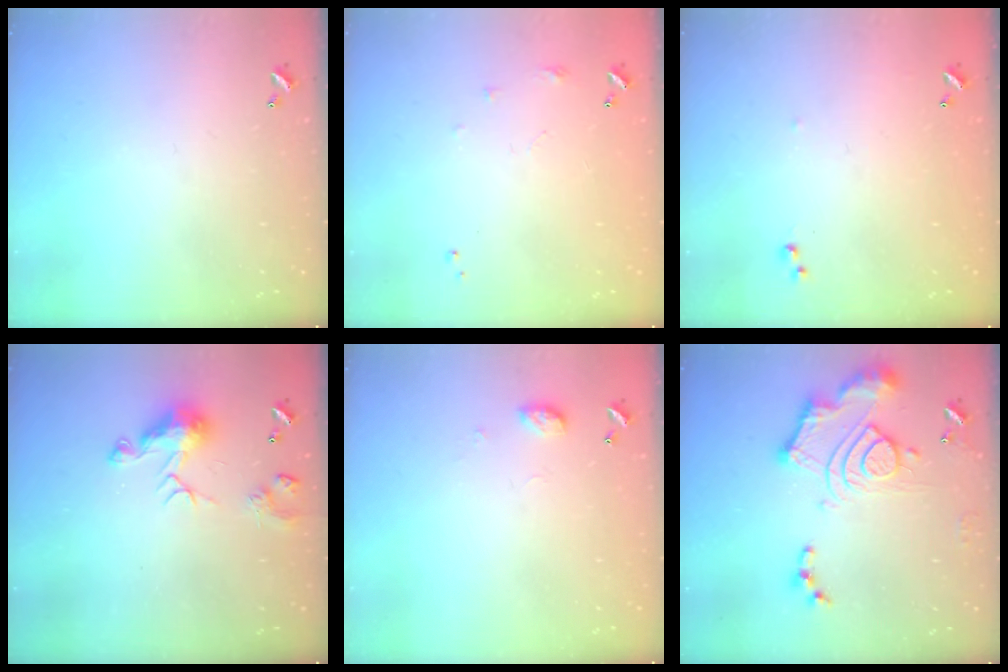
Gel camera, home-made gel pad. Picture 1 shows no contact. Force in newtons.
{"total": 5.9, "press": 5.9, "slide": 0.8}
{"total": 5.4, "press": 5.4, "slide": 0.6}
{"total": 7.8, "press": 7.7, "slide": 0.7}
{"total": 5.3, "press": 5.2, "slide": 0.8}
{"total": 16.2, "press": 16.1, "slide": 1.9}